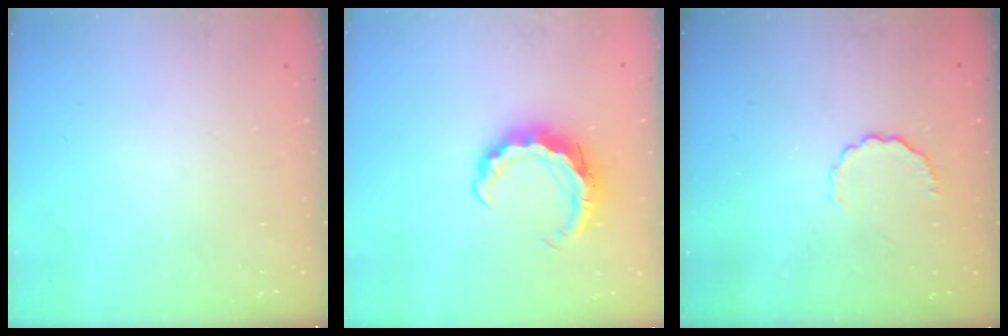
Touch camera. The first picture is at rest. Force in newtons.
{"total": 8.5, "press": 8.5, "slide": 0.8}
{"total": 4.0, "press": 3.7, "slide": 1.6}